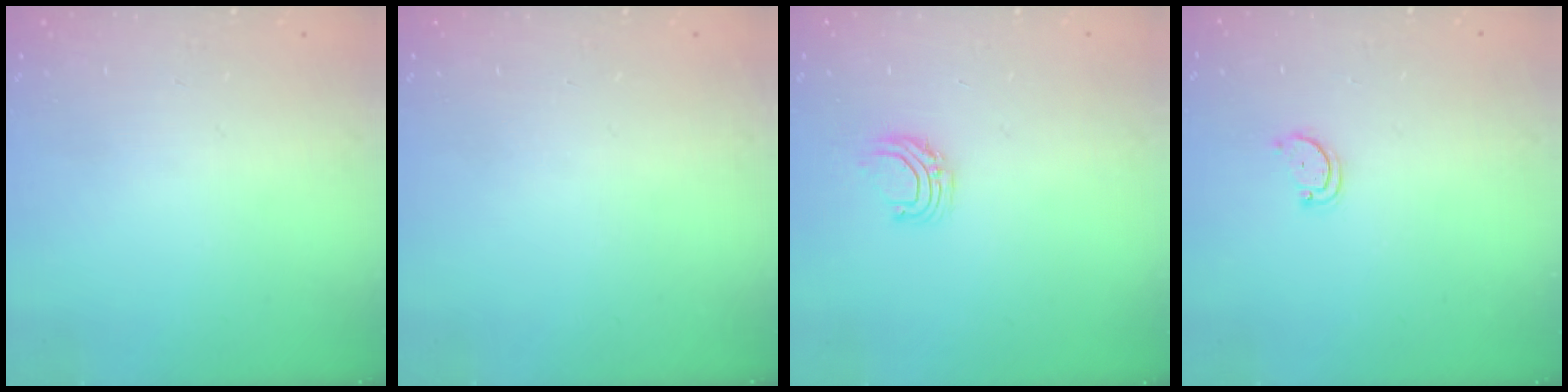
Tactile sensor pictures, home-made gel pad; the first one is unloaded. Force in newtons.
{"total": 0.0}
{"total": 5.8, "press": 5.8, "slide": 0.6}
{"total": 2.8, "press": 2.8, "slide": 0.3}